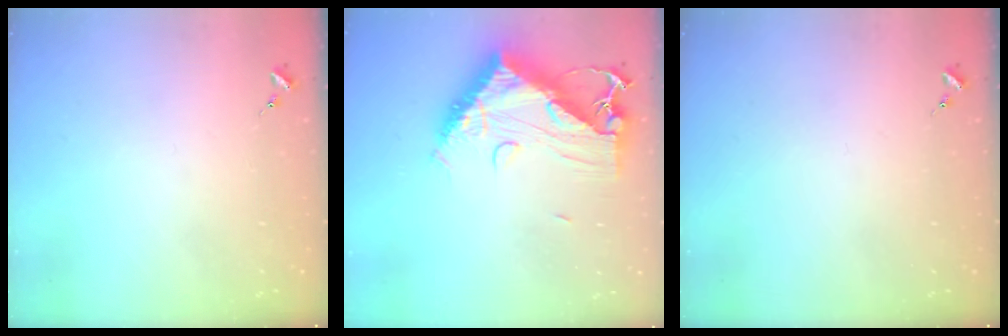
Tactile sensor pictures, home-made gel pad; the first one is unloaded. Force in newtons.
{"total": 15.7, "press": 15.6, "slide": 1.5}
{"total": 0.0}